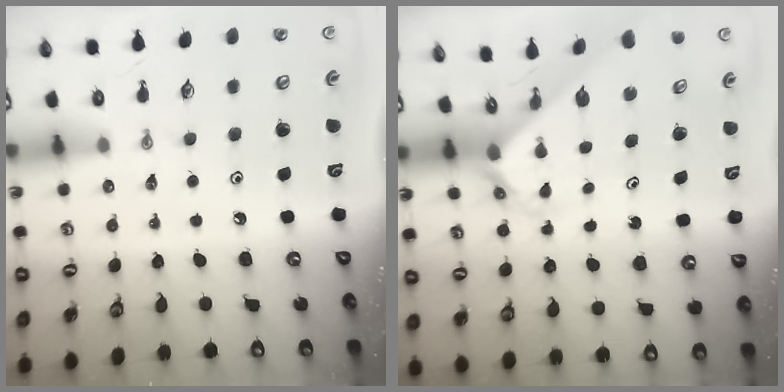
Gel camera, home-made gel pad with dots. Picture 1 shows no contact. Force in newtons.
{"total": 2.4, "press": 2.4, "slide": 0.2}